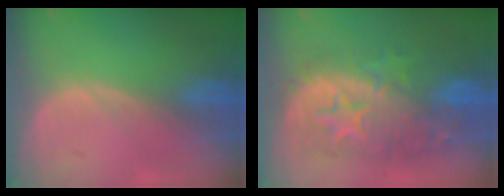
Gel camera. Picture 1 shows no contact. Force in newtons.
{"total": 11.9, "press": 11.9, "slide": 1.0}